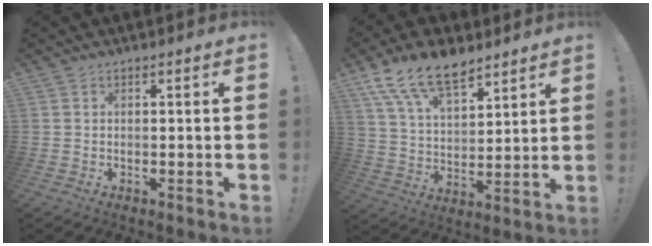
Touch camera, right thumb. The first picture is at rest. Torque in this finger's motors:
{"motor_torque": [0.54, 1.75, 0.29, 0.12, 0.18]}